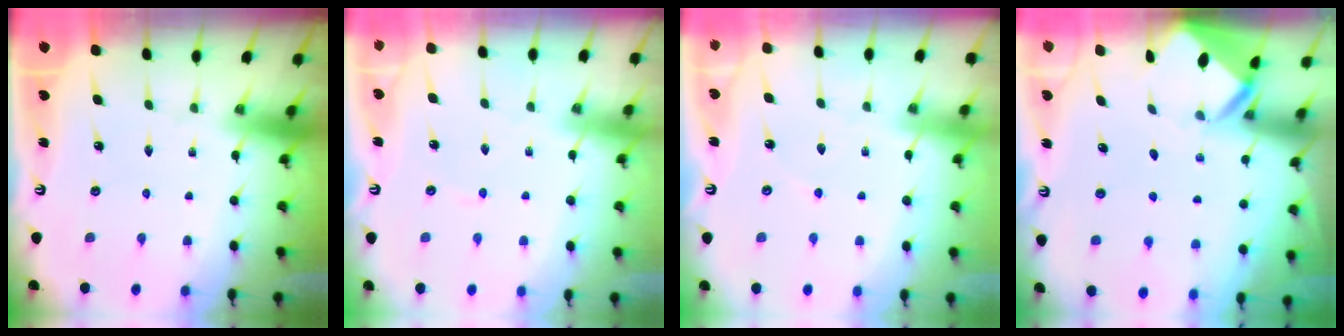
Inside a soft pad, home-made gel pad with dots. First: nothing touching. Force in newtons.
{"total": 1.3, "press": 1.3, "slide": 0.2}
{"total": 2.0, "press": 2.0, "slide": 0.2}
{"total": 3.3, "press": 3.3, "slide": 0.1}